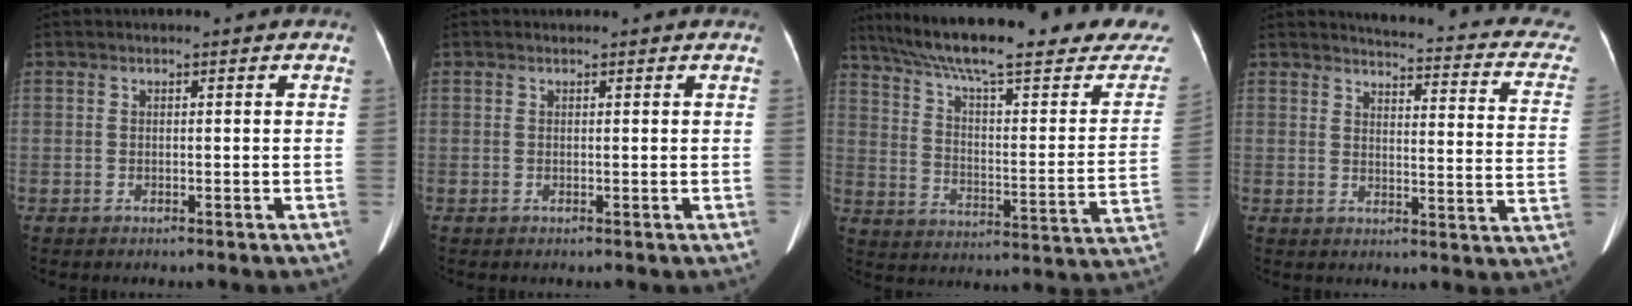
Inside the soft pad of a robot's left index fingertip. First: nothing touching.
{"total": 1.2, "force": [1.2, 0.2, 0.2], "torque": [-0.011, 0.014, 0.014]}
{"total": 31.3, "force": [26.8, 4.1, 15.6], "torque": [-0.247, -0.059, 0.352]}
{"total": 16.9, "force": [15.3, 3.2, 6.5], "torque": [-0.059, -0.054, 0.140]}